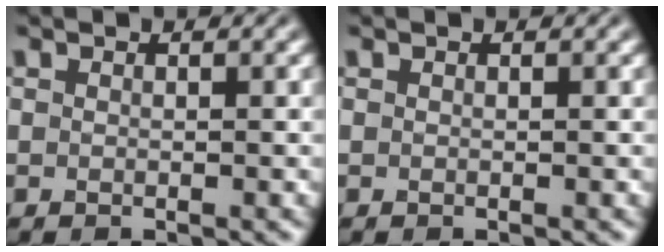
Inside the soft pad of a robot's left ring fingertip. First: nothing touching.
{"total": 0.0}